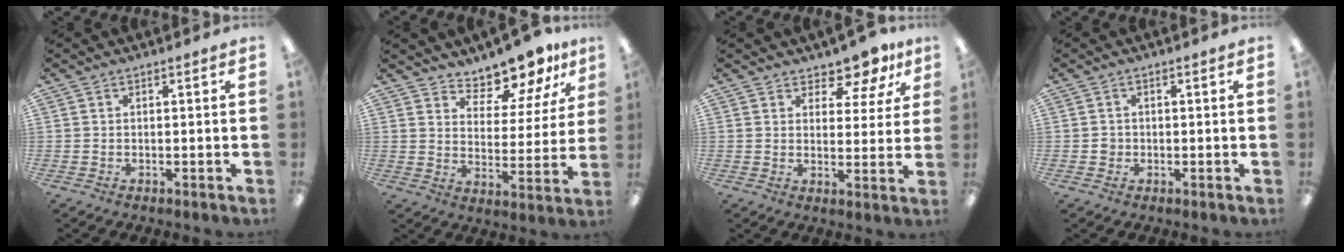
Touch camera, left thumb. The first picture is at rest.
{"total": 11.0, "force": [10.3, 3.0, 2.4], "torque": [-0.043, -0.087, 0.190]}
{"total": 8.3, "force": [7.0, 3.3, 2.9], "torque": [-0.036, -0.052, 0.124]}
{"total": 1.5, "force": [-0.2, 1.4, 0.3], "torque": [-0.006, 0.006, -0.006]}